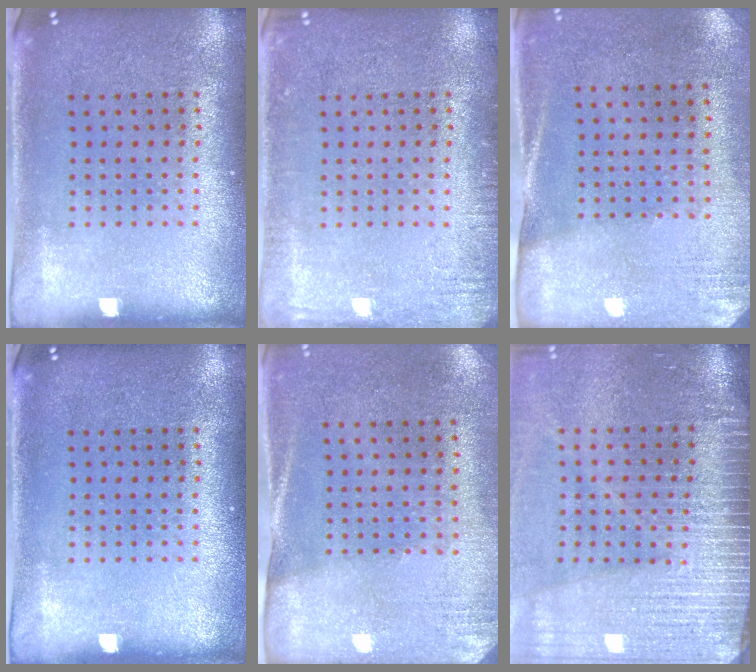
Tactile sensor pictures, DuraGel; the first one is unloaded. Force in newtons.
{"total": 1.8, "press": 1.8, "slide": 0.2}
{"total": 2.6, "press": 2.3, "slide": 1.3}
{"total": 0.0}
{"total": 2.6, "press": 2.3, "slide": 1.3}
{"total": 4.3, "press": 3.7, "slide": 2.3}